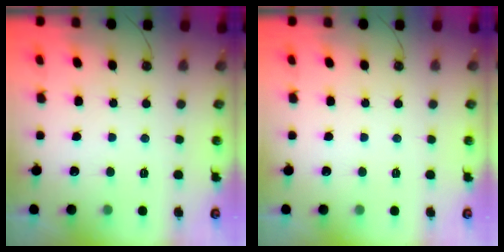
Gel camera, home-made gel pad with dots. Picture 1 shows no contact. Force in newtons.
{"total": 0.0}